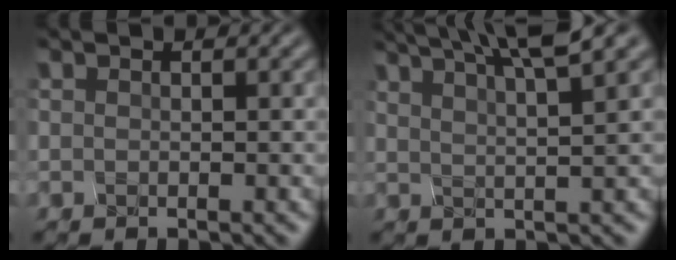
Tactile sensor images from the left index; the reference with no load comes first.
{"total": 6.7, "force": [4.8, 0.7, 4.6], "torque": [-0.058, 0.024, 0.065]}